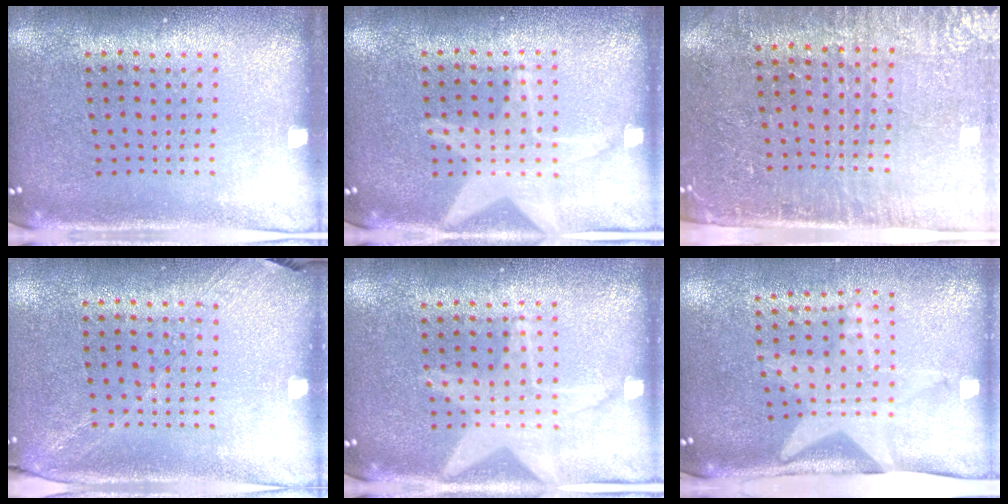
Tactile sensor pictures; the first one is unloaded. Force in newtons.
{"total": 2.8, "press": 2.8, "slide": 0.3}
{"total": 3.4, "press": 3.1, "slide": 1.3}
{"total": 1.3, "press": 1.0, "slide": 0.9}
{"total": 1.4, "press": 1.4, "slide": 0.1}
{"total": 2.0, "press": 1.5, "slide": 1.4}